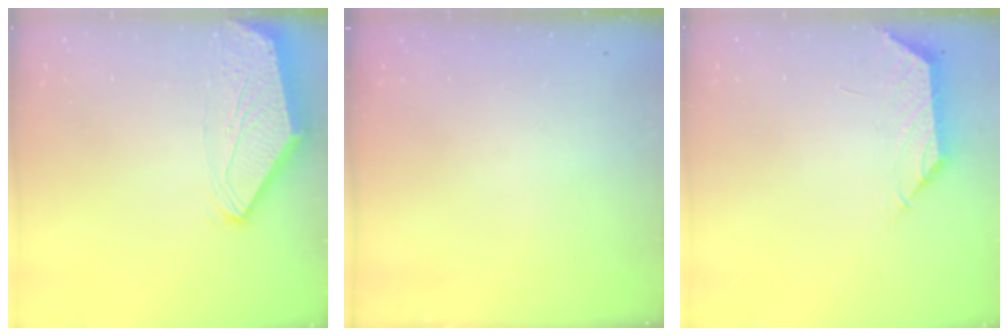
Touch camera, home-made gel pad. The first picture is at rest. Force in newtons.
{"total": 0.0}
{"total": 1.2, "press": 1.1, "slide": 0.6}